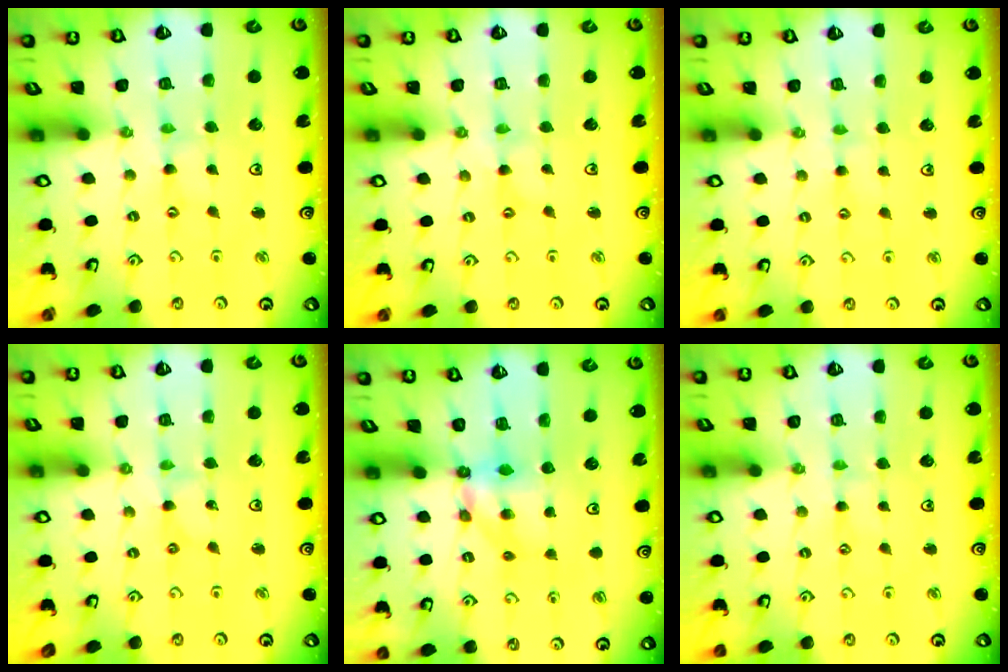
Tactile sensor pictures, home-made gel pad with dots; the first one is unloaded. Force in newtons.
{"total": 0.0}
{"total": 2.5, "press": 2.5, "slide": 0.3}
{"total": 0.0}
{"total": 6.2, "press": 6.2, "slide": 0.6}
{"total": 1.0, "press": 0.9, "slide": 0.2}